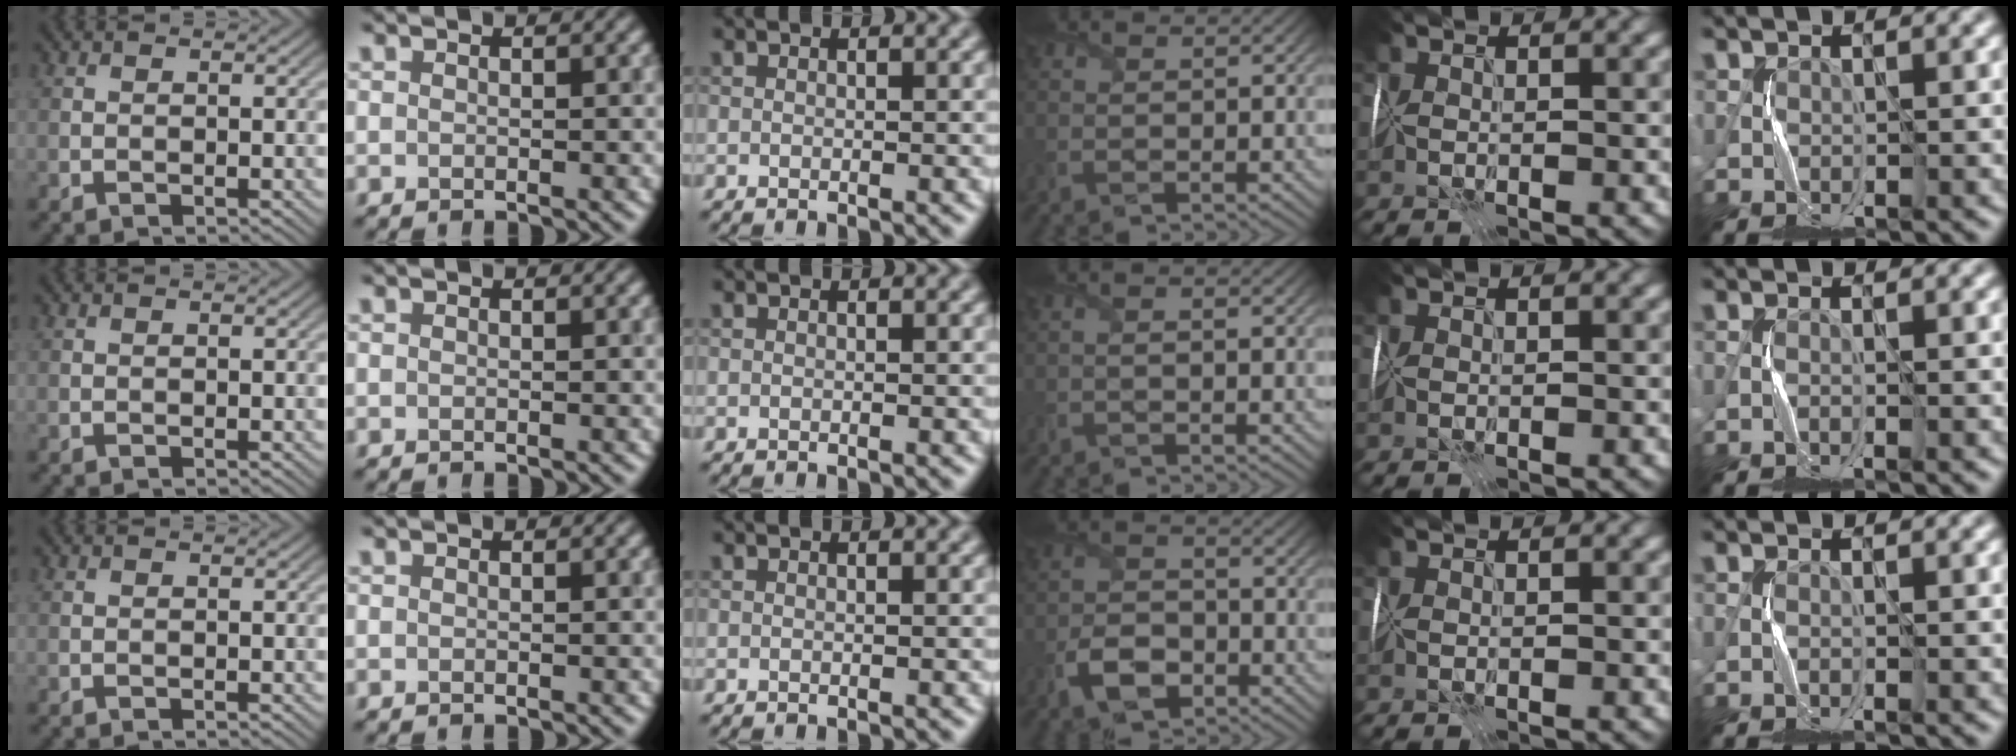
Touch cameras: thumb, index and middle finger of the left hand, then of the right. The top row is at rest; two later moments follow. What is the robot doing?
{"motion": "wrap", "object": "plastic wrap"}